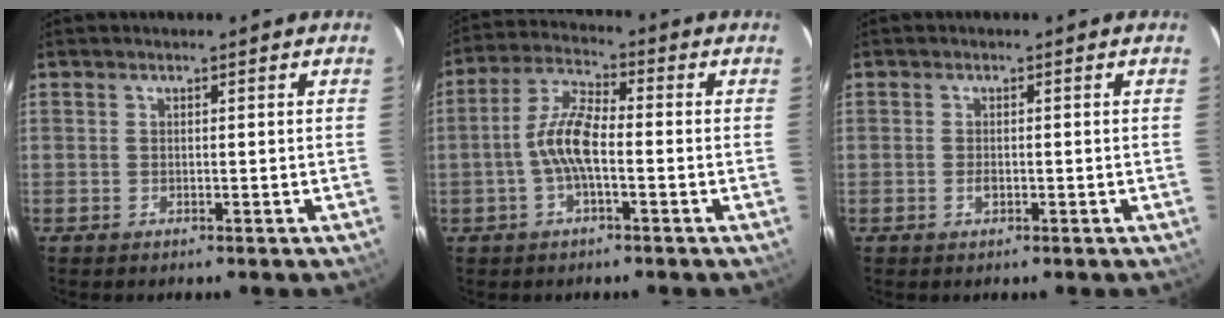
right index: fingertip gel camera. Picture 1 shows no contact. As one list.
[{"total": 7.6, "force": [-1.8, 2.3, 7.1], "torque": [-0.152, 0.015, -0.040]}, {"total": 1.3, "force": [-0.4, 0.8, 0.9], "torque": [-0.017, 0.000, -0.007]}]